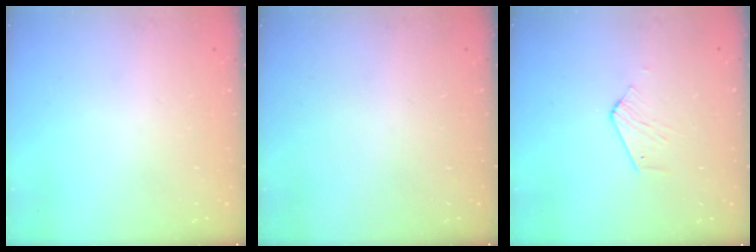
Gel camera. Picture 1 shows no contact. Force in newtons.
{"total": 0.0}
{"total": 3.0, "press": 3.0, "slide": 0.1}